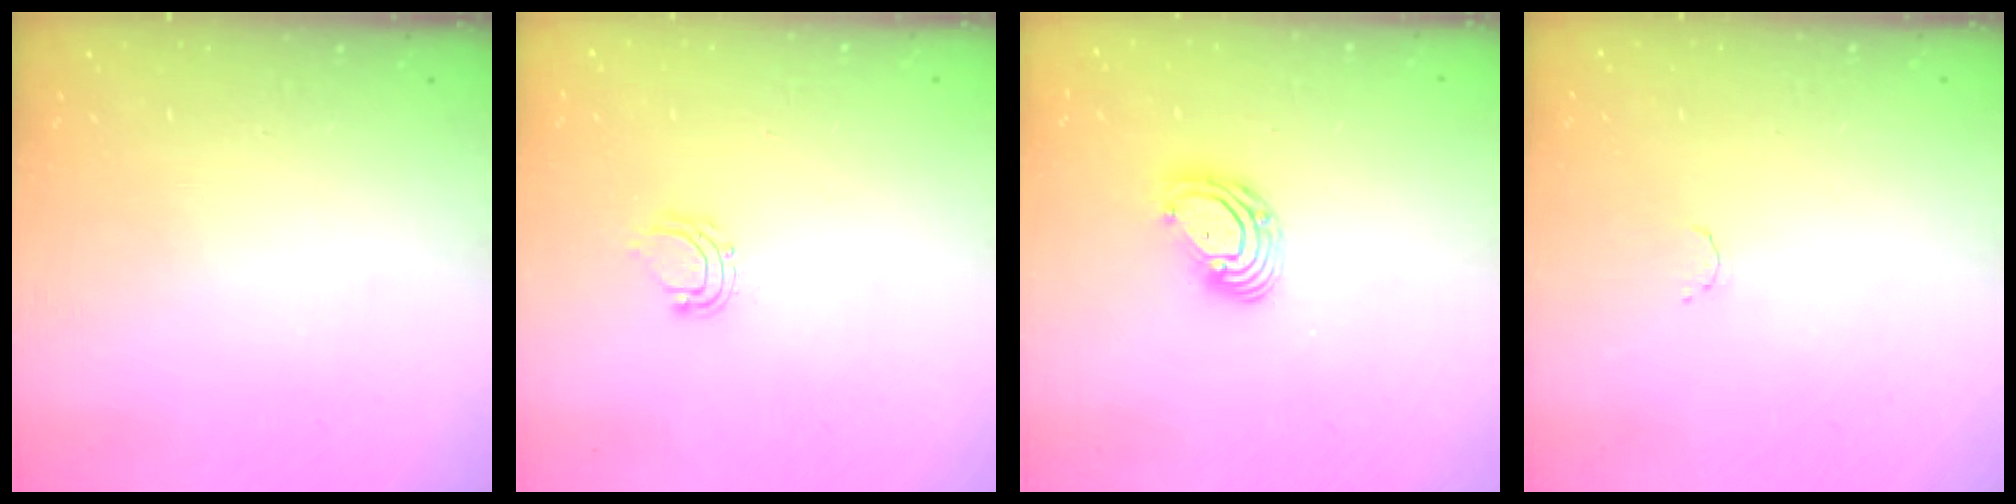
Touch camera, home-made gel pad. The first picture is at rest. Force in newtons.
{"total": 5.2, "press": 5.2, "slide": 0.4}
{"total": 8.8, "press": 8.6, "slide": 1.7}
{"total": 1.7, "press": 1.6, "slide": 0.5}